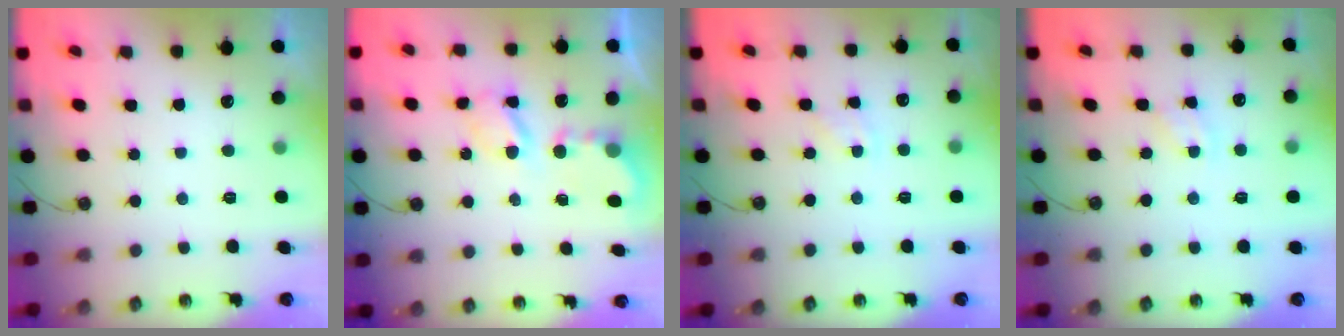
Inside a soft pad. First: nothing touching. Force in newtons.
{"total": 5.8, "press": 5.8, "slide": 0.3}
{"total": 2.4, "press": 2.4, "slide": 0.4}
{"total": 3.1, "press": 3.0, "slide": 0.4}